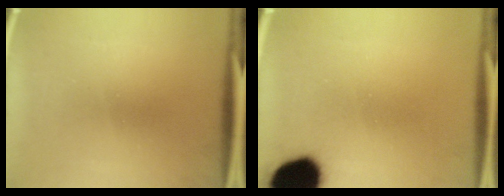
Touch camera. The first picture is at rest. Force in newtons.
{"total": 16.5}